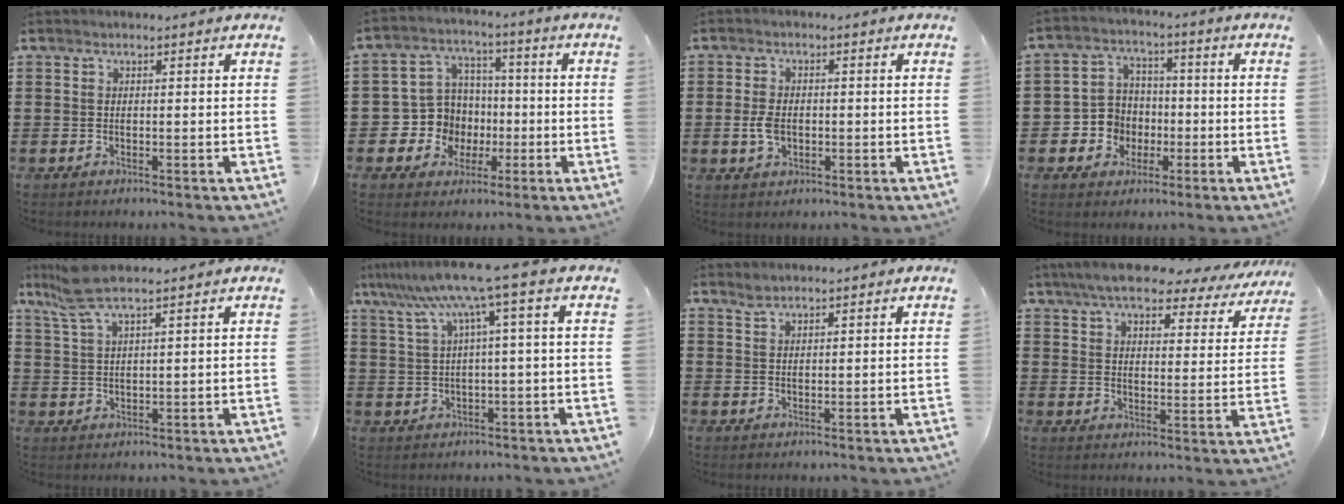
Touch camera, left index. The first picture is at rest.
{"total": 8.4, "force": [-0.9, 8.1, 1.8], "torque": [-0.078, 0.008, -0.010]}
{"total": 4.0, "force": [-0.4, 2.4, 3.1], "torque": [-0.081, -0.003, -0.012]}
{"total": 6.4, "force": [-1.4, 6.0, 1.7], "torque": [-0.064, 0.016, -0.028]}
{"total": 5.7, "force": [4.0, 0.7, 3.9], "torque": [-0.095, 0.000, 0.072]}
{"total": 8.4, "force": [3.5, -0.7, 7.6], "torque": [-0.159, -0.018, 0.053]}
{"total": 1.4, "force": [1.3, 0.3, 0.3], "torque": [-0.008, 0.001, 0.025]}
{"total": 7.6, "force": [6.7, 1.3, 3.4], "torque": [-0.085, -0.027, 0.117]}